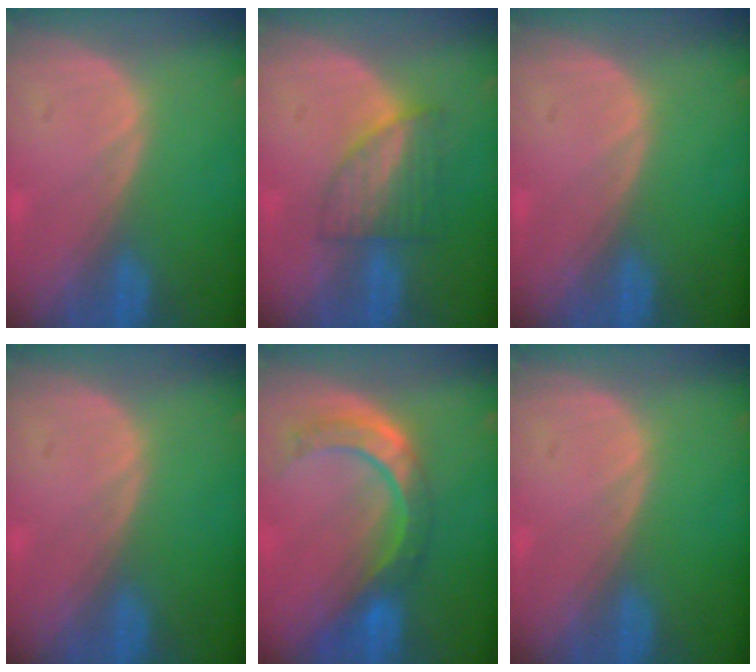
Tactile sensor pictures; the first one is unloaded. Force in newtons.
{"total": 6.0, "press": 5.6, "slide": 2.2}
{"total": 0.0}
{"total": 0.0}
{"total": 8.6, "press": 7.3, "slide": 4.7}
{"total": 0.0}